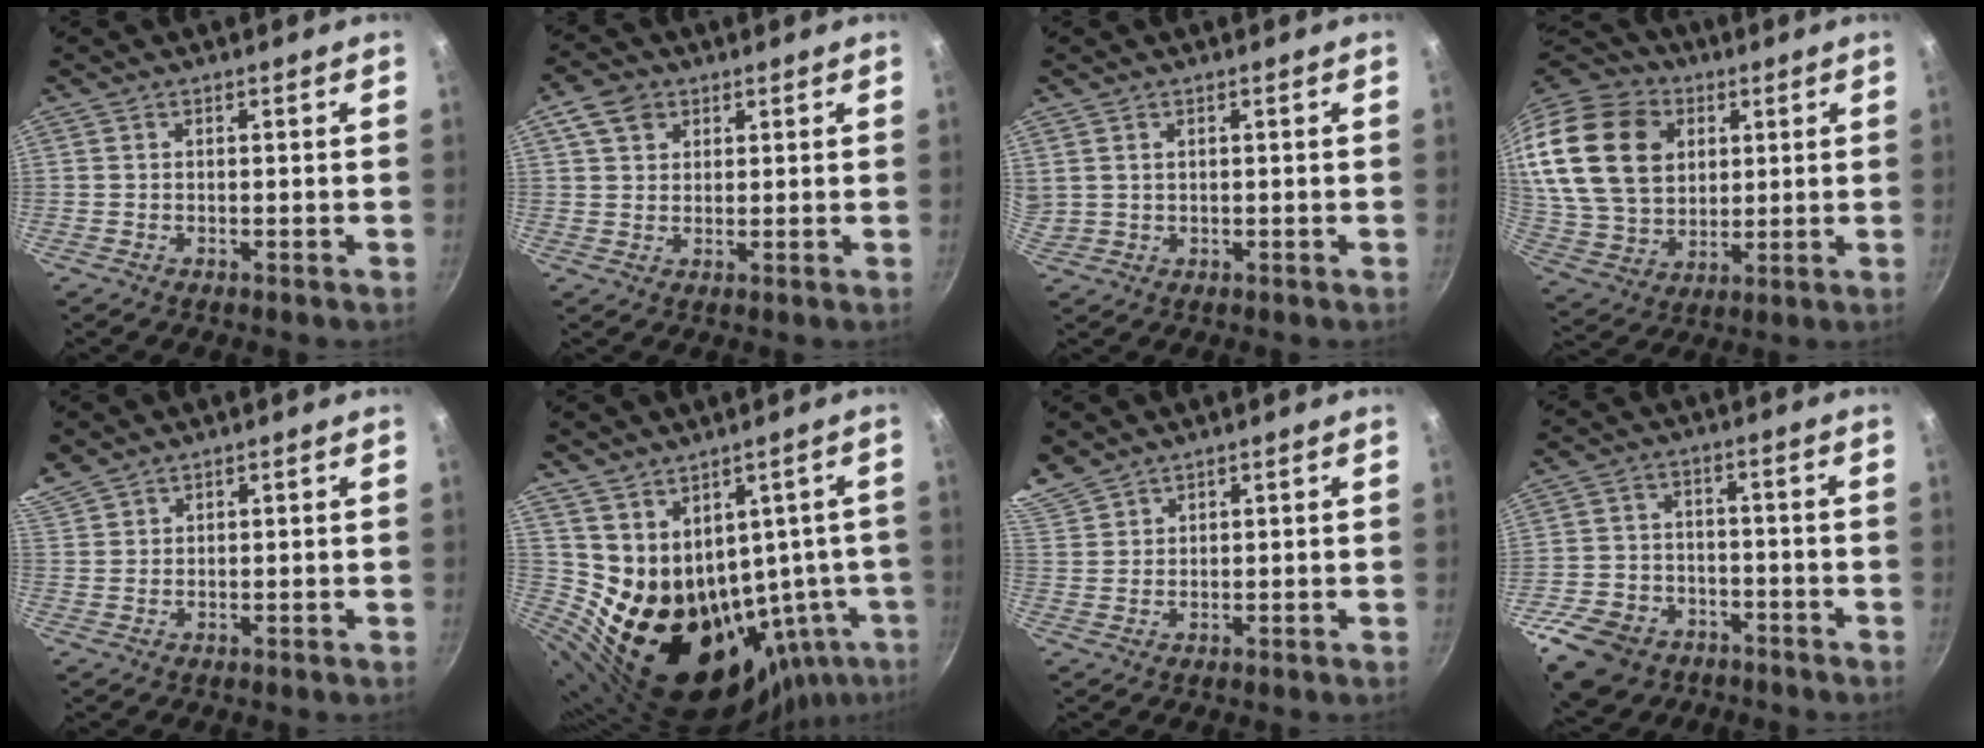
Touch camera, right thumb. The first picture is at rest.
{"total": 5.4, "force": [2.5, 4.1, 2.5], "torque": [-0.026, -0.002, 0.041]}
{"total": 2.4, "force": [1.2, 1.7, 1.2], "torque": [-0.016, 0.001, 0.029]}
{"total": 29.2, "force": [9.7, 21.4, 17.3], "torque": [-0.363, 0.017, 0.189]}
{"total": 5.7, "force": [4.9, 2.4, 1.6], "torque": [-0.034, 0.014, 0.105]}
{"total": 17.2, "force": [2.5, 12.5, 11.5], "torque": [-0.115, -0.006, 0.082]}
{"total": 7.5, "force": [6.6, 3.3, 1.7], "torque": [-0.036, 0.006, 0.143]}
{"total": 14.2, "force": [-7.9, 9.9, 6.4], "torque": [-0.111, 0.045, -0.131]}